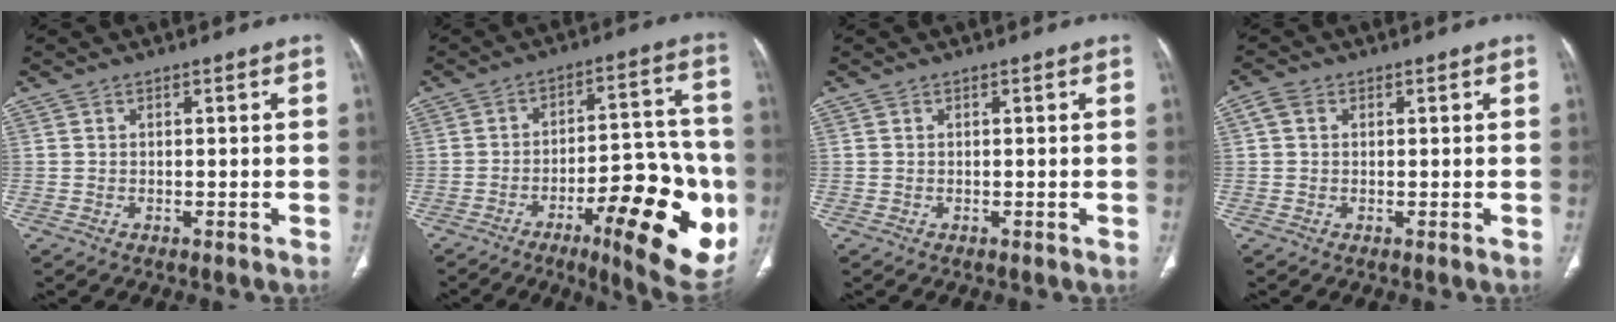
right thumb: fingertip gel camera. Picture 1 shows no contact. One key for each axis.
{"total": 22.7, "fx": -7.8, "fy": 7.4, "fz": 20.0, "tx": -0.219, "ty": 0.027, "tz": -0.097}
{"total": 0.0}
{"total": 2.3, "fx": 0.6, "fy": 1.8, "fz": 1.3, "tx": -0.025, "ty": 0.008, "tz": 0.011}